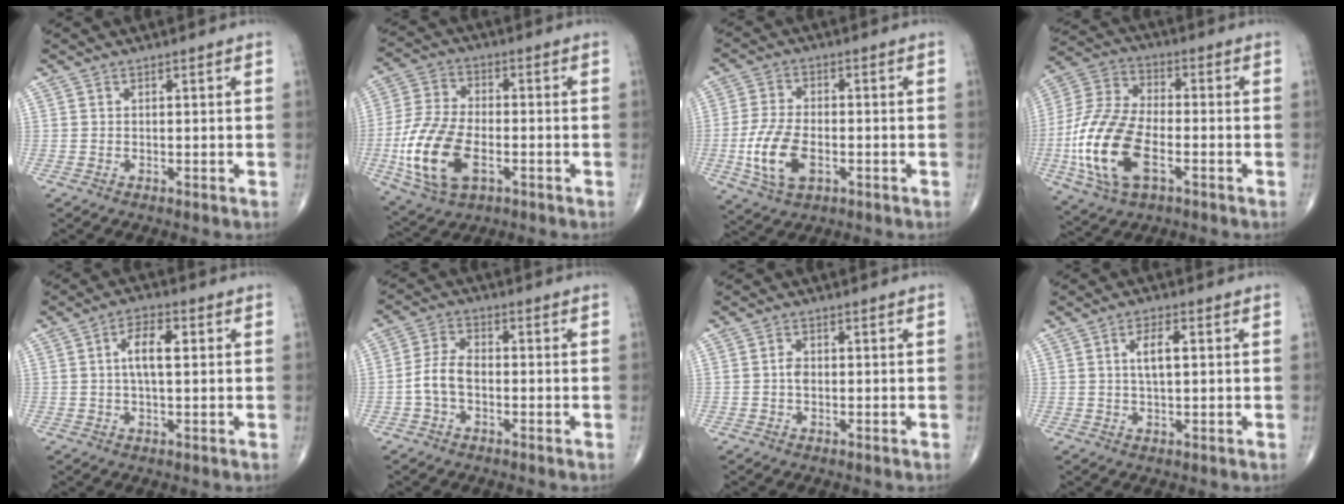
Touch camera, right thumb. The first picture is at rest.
{"total": 15.6, "force": [-4.3, 8.5, 12.3], "torque": [-0.254, 0.007, -0.079]}
{"total": 10.3, "force": [-2.7, 5.6, 8.1], "torque": [-0.167, 0.003, -0.049]}
{"total": 18.1, "force": [-5.1, 9.3, 14.7], "torque": [-0.312, 0.015, -0.095]}
{"total": 6.0, "force": [1.0, 2.6, 5.3], "torque": [-0.094, 0.011, 0.013]}
{"total": 5.6, "force": [-1.4, 3.3, 4.2], "torque": [-0.084, 0.021, -0.034]}
{"total": 1.7, "force": [-0.2, 1.1, 1.3], "torque": [-0.018, 0.003, -0.007]}
{"total": 4.6, "force": [0.9, 1.8, 4.1], "torque": [-0.072, 0.002, 0.015]}